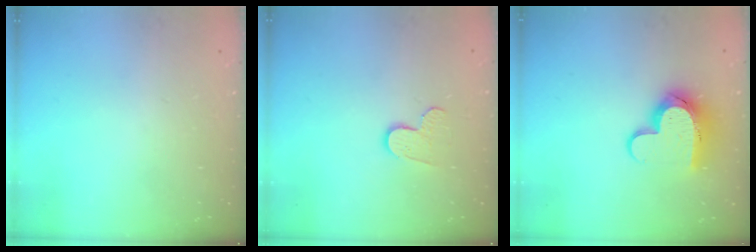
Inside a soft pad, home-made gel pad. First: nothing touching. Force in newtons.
{"total": 6.3, "press": 6.3, "slide": 0.5}
{"total": 12.4, "press": 12.3, "slide": 1.0}